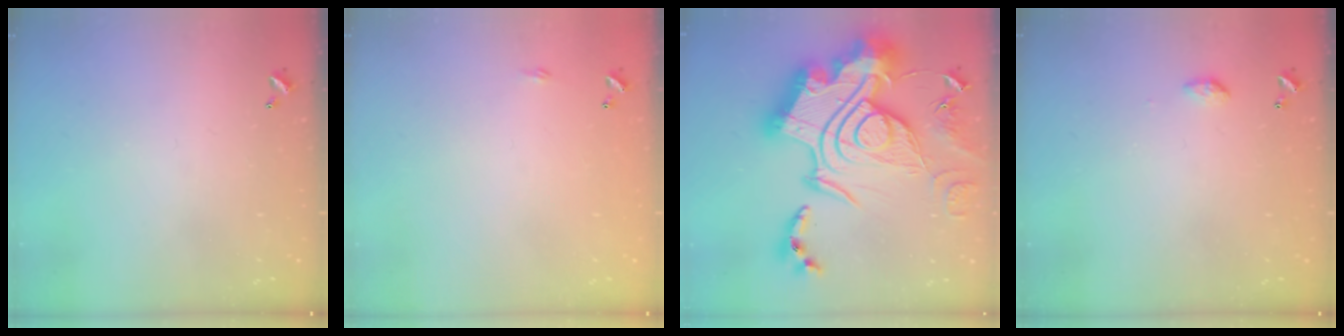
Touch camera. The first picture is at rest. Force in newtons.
{"total": 2.2, "press": 2.1, "slide": 0.4}
{"total": 0.6, "press": 0.6, "slide": 0.0}
{"total": 4.1, "press": 4.1, "slide": 0.6}